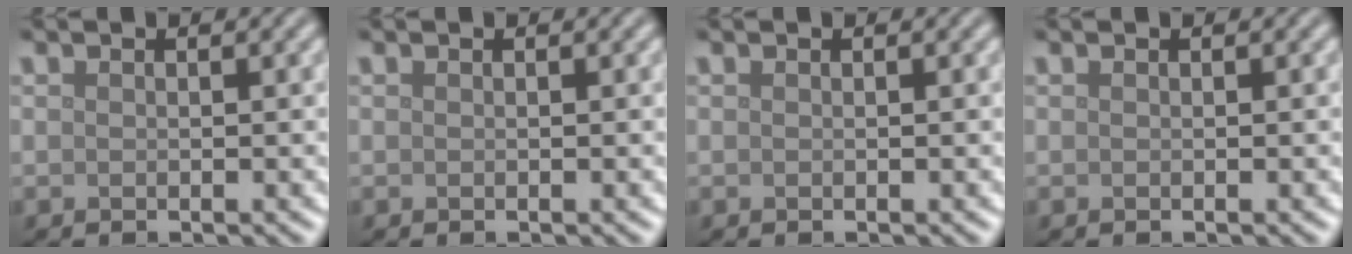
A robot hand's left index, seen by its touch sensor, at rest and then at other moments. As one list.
[{"total": 0.0}, {"total": 0.0}, {"total": 0.0}]